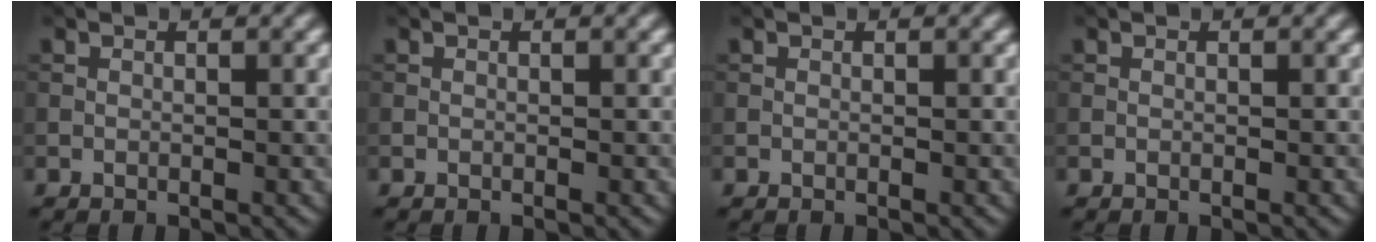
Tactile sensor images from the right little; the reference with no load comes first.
{"total": 0.0}
{"total": 0.0}
{"total": 0.0}